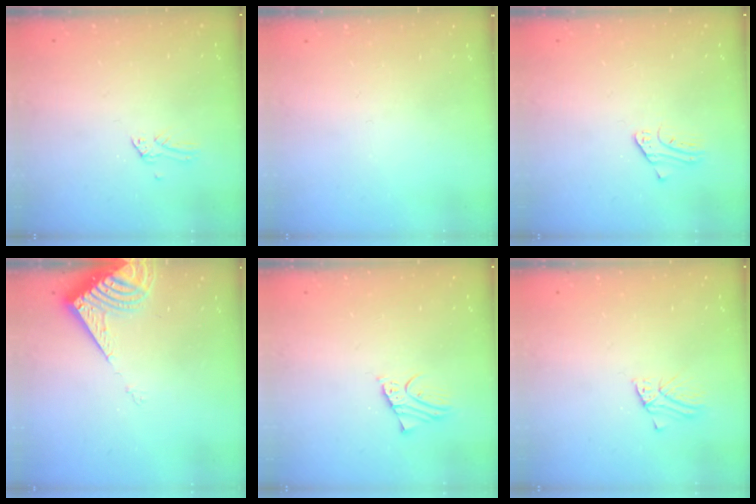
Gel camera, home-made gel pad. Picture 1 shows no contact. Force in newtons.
{"total": 0.0}
{"total": 1.8, "press": 1.7, "slide": 0.2}
{"total": 7.8, "press": 7.7, "slide": 0.9}
{"total": 2.0, "press": 2.0, "slide": 0.1}
{"total": 2.7, "press": 2.7, "slide": 0.2}